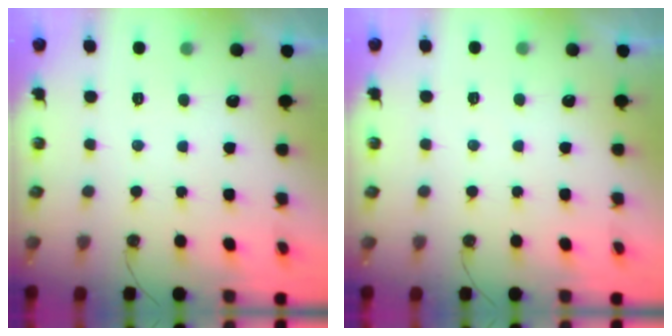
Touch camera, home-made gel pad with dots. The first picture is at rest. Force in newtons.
{"total": 3.0, "press": 3.0, "slide": 0.3}